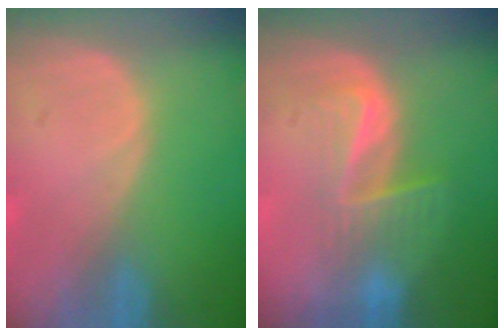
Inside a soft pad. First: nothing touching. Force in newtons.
{"total": 6.7, "press": 5.7, "slide": 3.6}